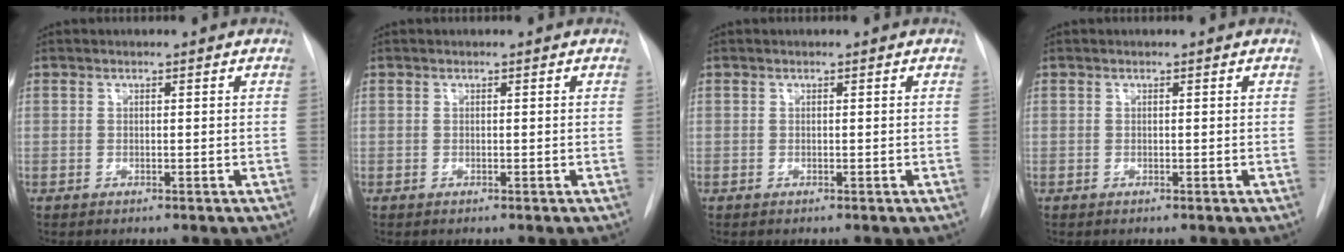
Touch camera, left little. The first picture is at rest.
{"total": 0.0}
{"total": 0.0}
{"total": 0.0}